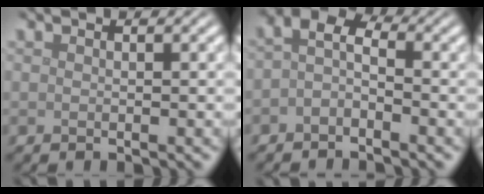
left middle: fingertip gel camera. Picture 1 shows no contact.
{"total": 2.5, "force": [-0.8, 1.4, 2.0], "torque": [-0.040, 0.009, -0.025]}